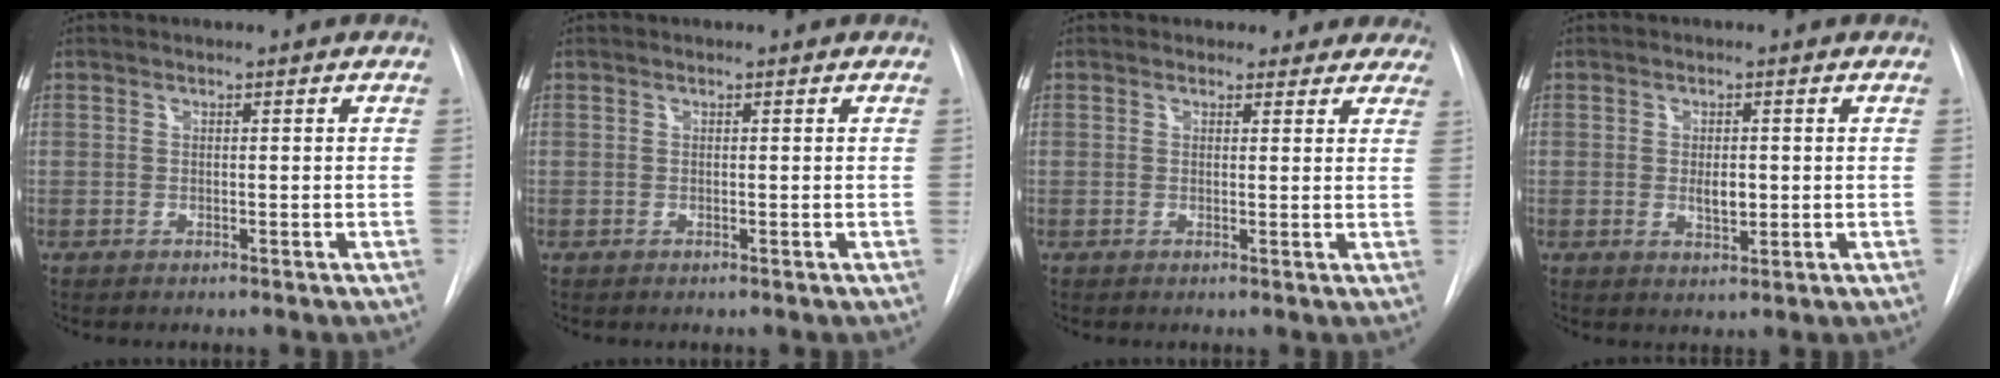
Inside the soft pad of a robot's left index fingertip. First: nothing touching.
{"total": 0.0}
{"total": 6.5, "force": [5.6, 3.2, 0.2], "torque": [0.032, -0.001, 0.038]}
{"total": 2.8, "force": [0.0, 1.3, 2.5], "torque": [-0.040, -0.003, 0.002]}